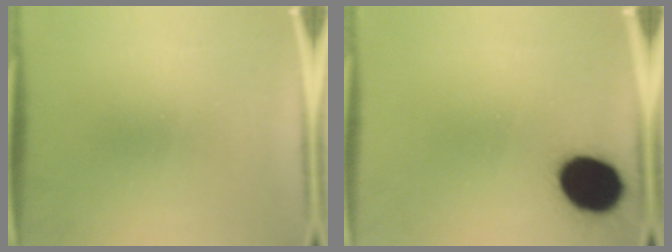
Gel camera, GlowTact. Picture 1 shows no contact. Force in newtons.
{"total": 15.2}